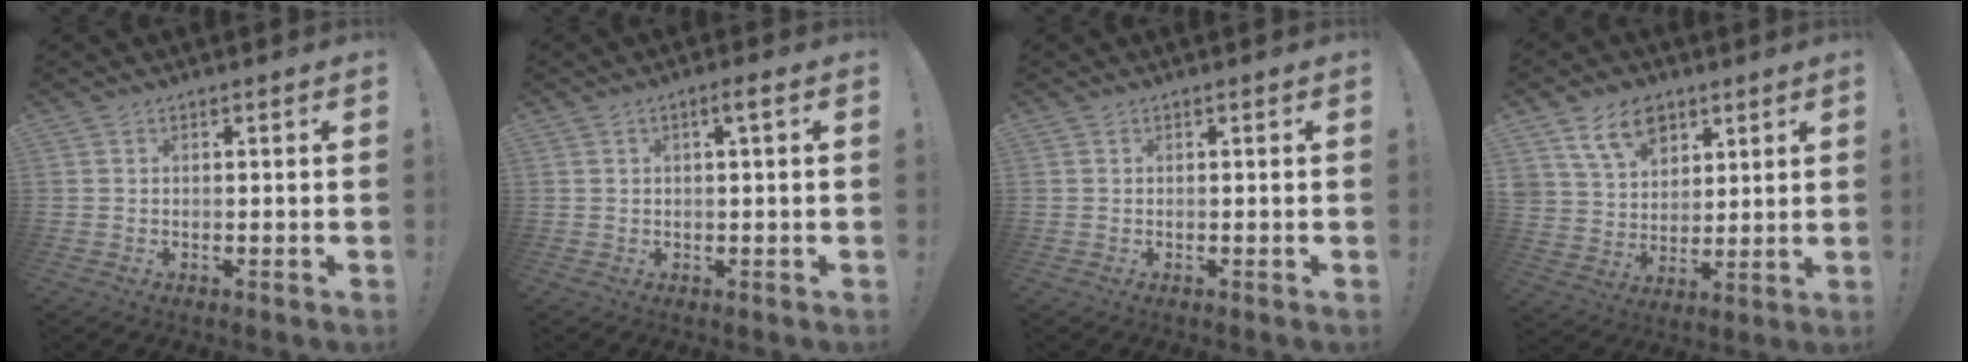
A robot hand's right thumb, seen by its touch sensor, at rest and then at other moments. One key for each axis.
{"total": 2.5, "fx": 0.5, "fy": 0.2, "fz": 2.5, "tx": -0.043, "ty": 0.002, "tz": 0.004}
{"total": 0.0}
{"total": 12.2, "fx": 7.1, "fy": 8.5, "fz": 4.9, "tx": -0.077, "ty": -0.032, "tz": 0.138}